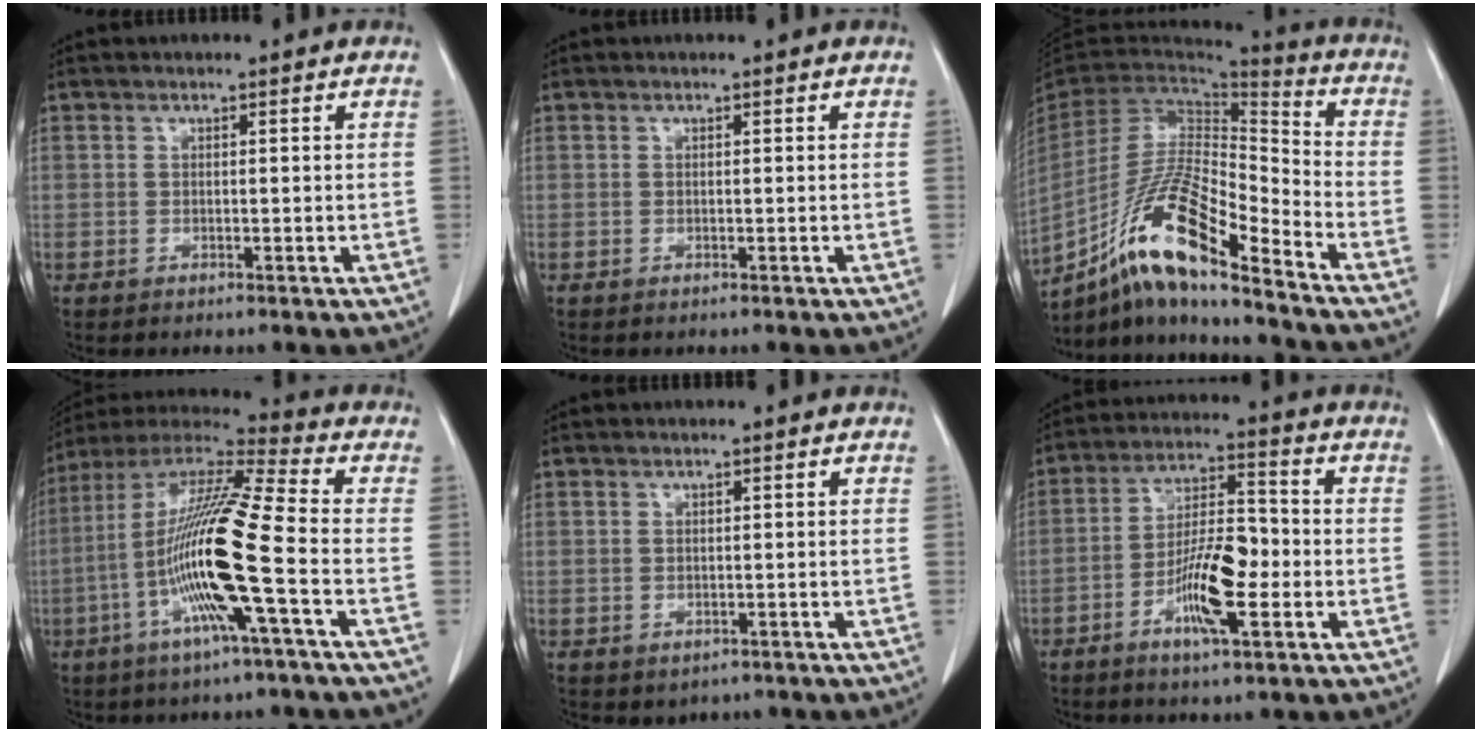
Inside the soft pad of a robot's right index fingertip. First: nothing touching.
{"total": 0.0}
{"total": 17.8, "force": [-11.8, 2.1, 13.1], "torque": [-0.264, -0.011, -0.216]}
{"total": 17.9, "force": [-4.4, -0.1, 17.4], "torque": [-0.343, -0.004, -0.096]}
{"total": 2.0, "force": [-0.8, 1.8, 0.6], "torque": [-0.009, 0.001, 0.000]}
{"total": 10.5, "force": [-3.4, 2.5, 9.6], "torque": [-0.179, 0.004, -0.061]}